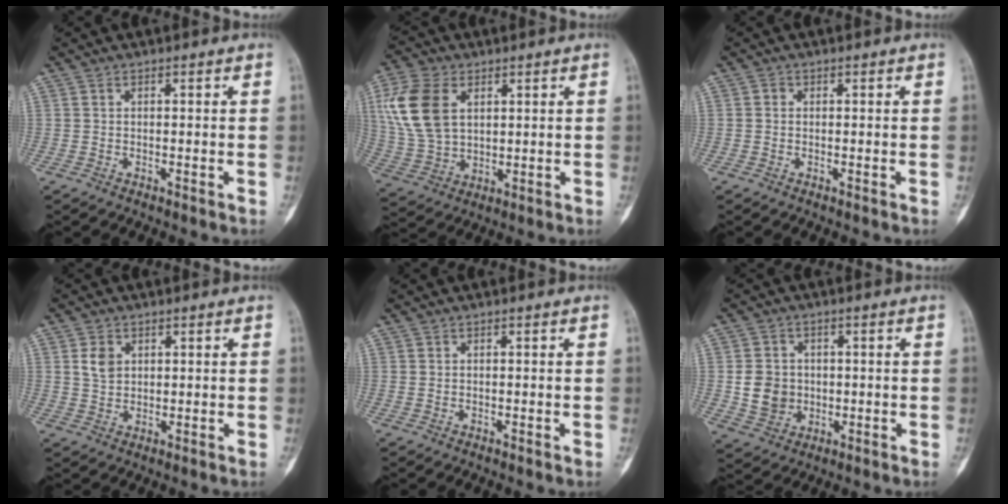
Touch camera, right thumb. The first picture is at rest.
{"total": 13.5, "force": [4.1, 8.9, 9.3], "torque": [-0.186, -0.003, 0.088]}
{"total": 0.7, "force": [0.0, 0.6, 0.3], "torque": [-0.001, 0.002, -0.002]}
{"total": 3.6, "force": [1.2, 2.7, 2.0], "torque": [-0.022, -0.005, 0.024]}
{"total": 0.0}
{"total": 7.1, "force": [-0.3, 6.2, 3.3], "torque": [-0.033, 0.002, 0.000]}